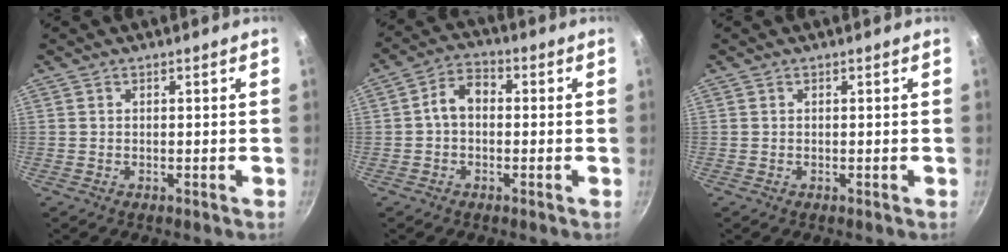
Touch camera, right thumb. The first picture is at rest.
{"total": 5.6, "force": [-0.2, 3.9, 4.0], "torque": [-0.059, 0.021, -0.015]}
{"total": 0.0}